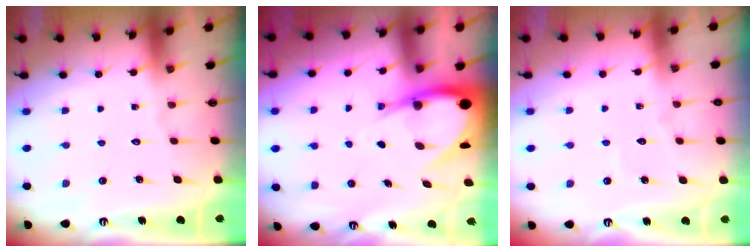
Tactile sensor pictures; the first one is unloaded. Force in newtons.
{"total": 9.0, "press": 8.9, "slide": 0.9}
{"total": 3.1, "press": 3.1, "slide": 0.3}